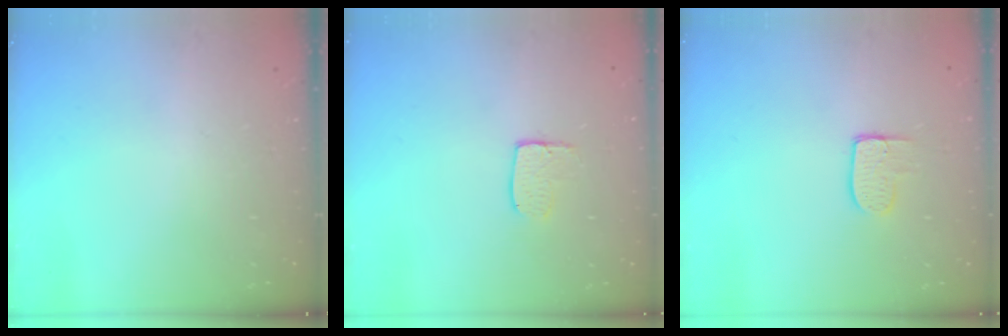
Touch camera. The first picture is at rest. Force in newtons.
{"total": 5.2, "press": 5.2, "slide": 0.3}
{"total": 6.8, "press": 6.7, "slide": 0.4}